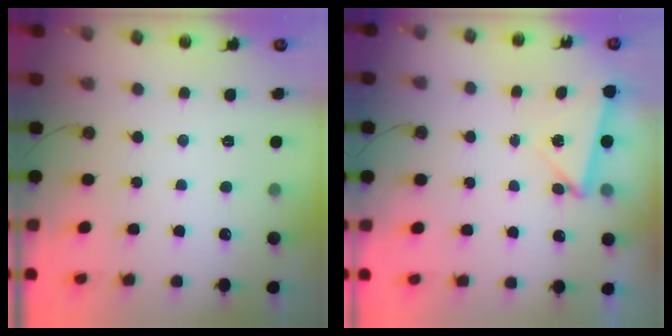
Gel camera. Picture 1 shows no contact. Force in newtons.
{"total": 3.9, "press": 3.9, "slide": 0.5}